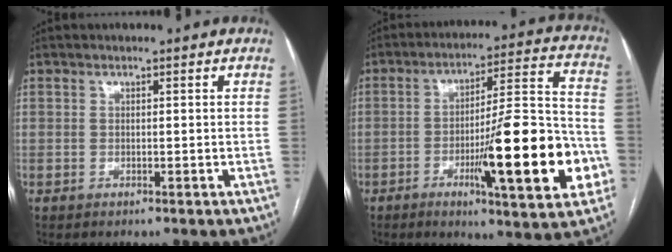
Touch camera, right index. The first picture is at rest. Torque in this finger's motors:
{"motor_torque": [2.14, 0.00, 1.05, 0.21]}